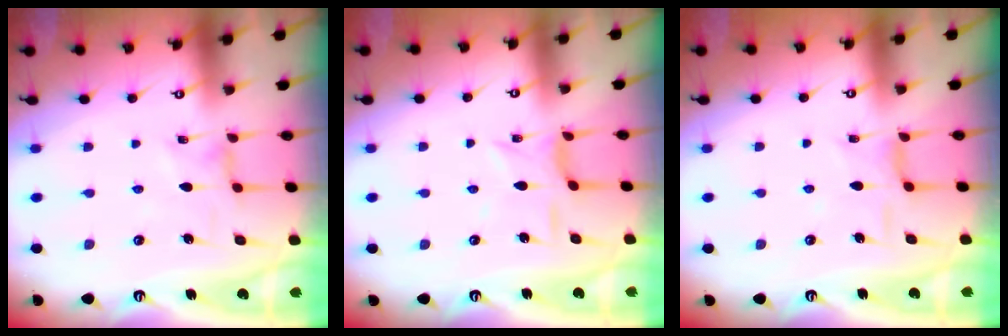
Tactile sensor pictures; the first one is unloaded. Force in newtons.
{"total": 4.8, "press": 4.8, "slide": 0.3}
{"total": 6.7, "press": 6.7, "slide": 0.5}